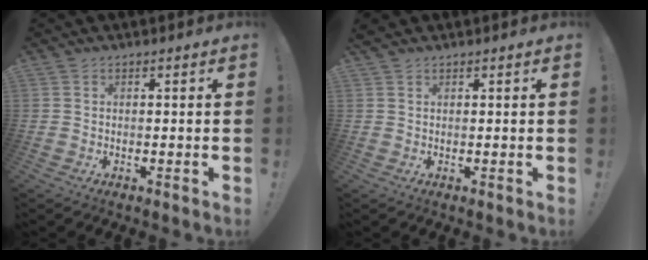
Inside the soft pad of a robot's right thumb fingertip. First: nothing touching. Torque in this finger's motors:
{"motor_torque": [-0.21, 1.98, 0.73, 0.90, 0.00]}